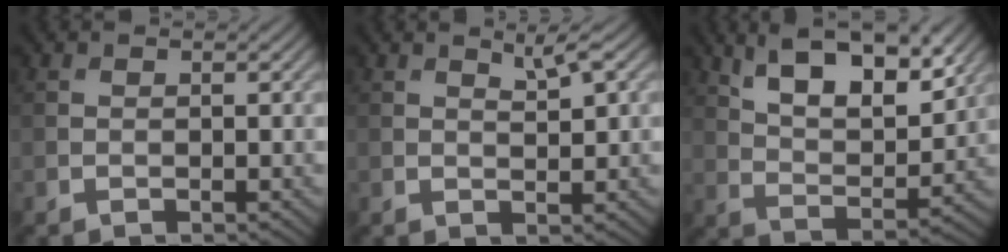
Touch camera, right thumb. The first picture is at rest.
{"total": 2.5, "force": [1.5, 0.3, 1.9], "torque": [-0.036, -0.001, 0.028]}
{"total": 13.5, "force": [8.0, 5.3, 9.6], "torque": [-0.158, 0.005, 0.131]}